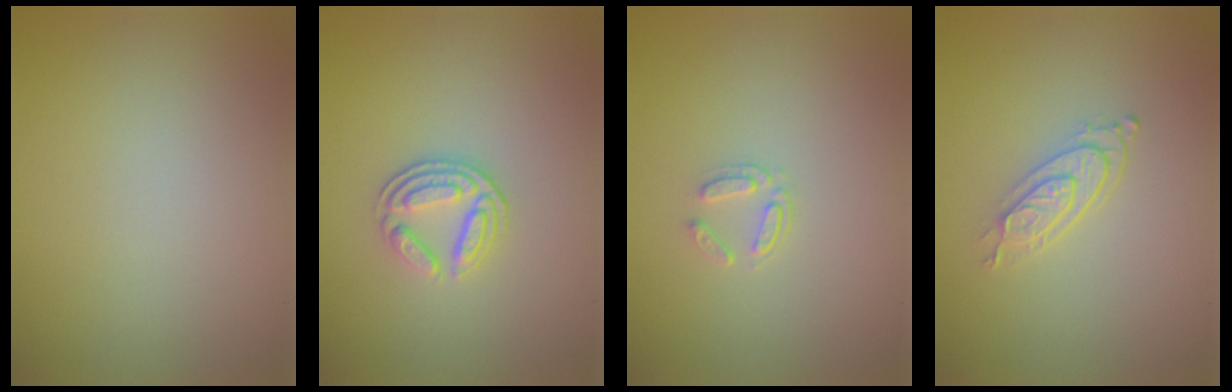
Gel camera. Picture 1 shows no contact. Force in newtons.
{"total": 3.5, "press": 2.7, "slide": 2.2}
{"total": 1.4, "press": 0.9, "slide": 1.1}
{"total": 2.7, "press": 2.1, "slide": 1.7}